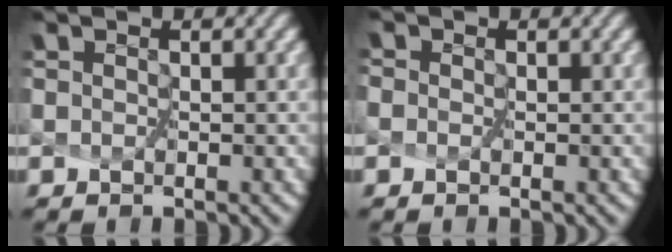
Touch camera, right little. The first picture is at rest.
{"total": 0.6, "force": [-0.3, 0.5, 0.2], "torque": [-0.003, 0.004, -0.005]}